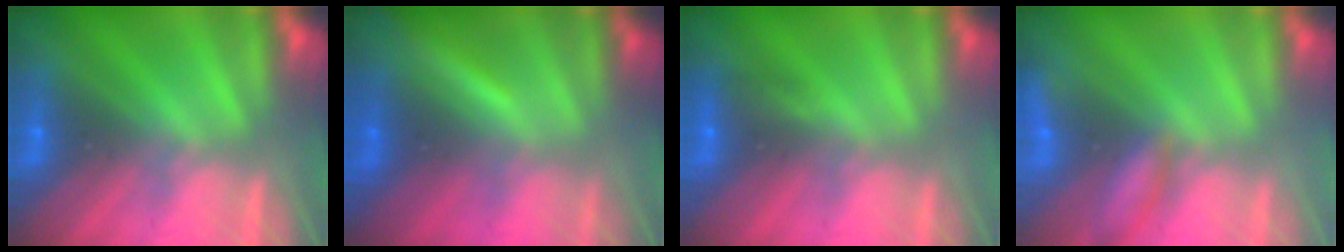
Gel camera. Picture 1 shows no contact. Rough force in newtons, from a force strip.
{"total": 1.7}
{"total": 2.9}
{"total": 2.1}